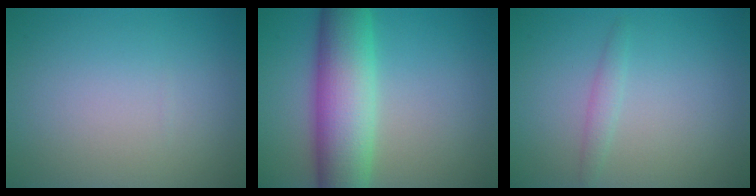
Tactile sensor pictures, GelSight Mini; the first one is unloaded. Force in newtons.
{"total": 9.0, "press": 9.0, "slide": 0.2}
{"total": 1.2, "press": 1.2, "slide": 0.0}